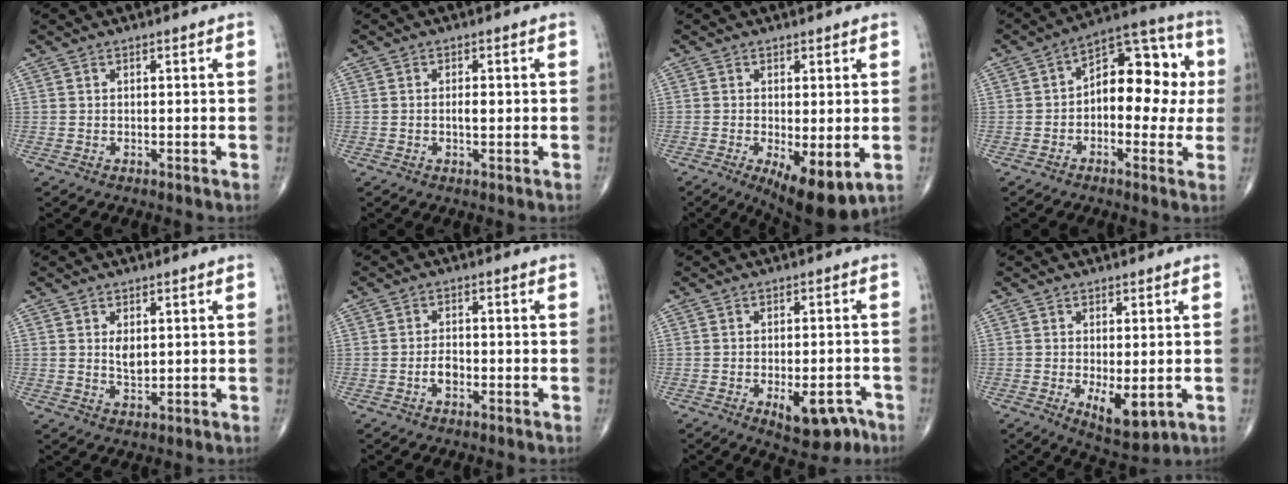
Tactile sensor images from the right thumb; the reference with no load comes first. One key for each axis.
{"total": 1.7, "fx": 0.0, "fy": 0.7, "fz": 1.6, "tx": -0.028, "ty": 0.000, "tz": -0.002}
{"total": 9.6, "fx": -2.7, "fy": 3.4, "fz": 8.5, "tx": -0.129, "ty": -0.021, "tz": -0.033}
{"total": 15.0, "fx": 0.3, "fy": 8.9, "fz": 12.1, "tx": -0.125, "ty": 0.043, "tz": -0.008}
{"total": 3.2, "fx": 0.8, "fy": 1.8, "fz": 2.5, "tx": -0.036, "ty": -0.010, "tz": 0.017}
{"total": 2.5, "fx": -1.0, "fy": 1.4, "fz": 1.9, "tx": -0.029, "ty": 0.006, "tz": -0.020}
{"total": 8.7, "fx": -4.3, "fy": 4.2, "fz": 6.3, "tx": -0.067, "ty": 0.018, "tz": -0.049}
{"total": 6.9, "fx": -1.3, "fy": 3.0, "fz": 6.0, "tx": -0.086, "ty": -0.020, "tz": -0.008}